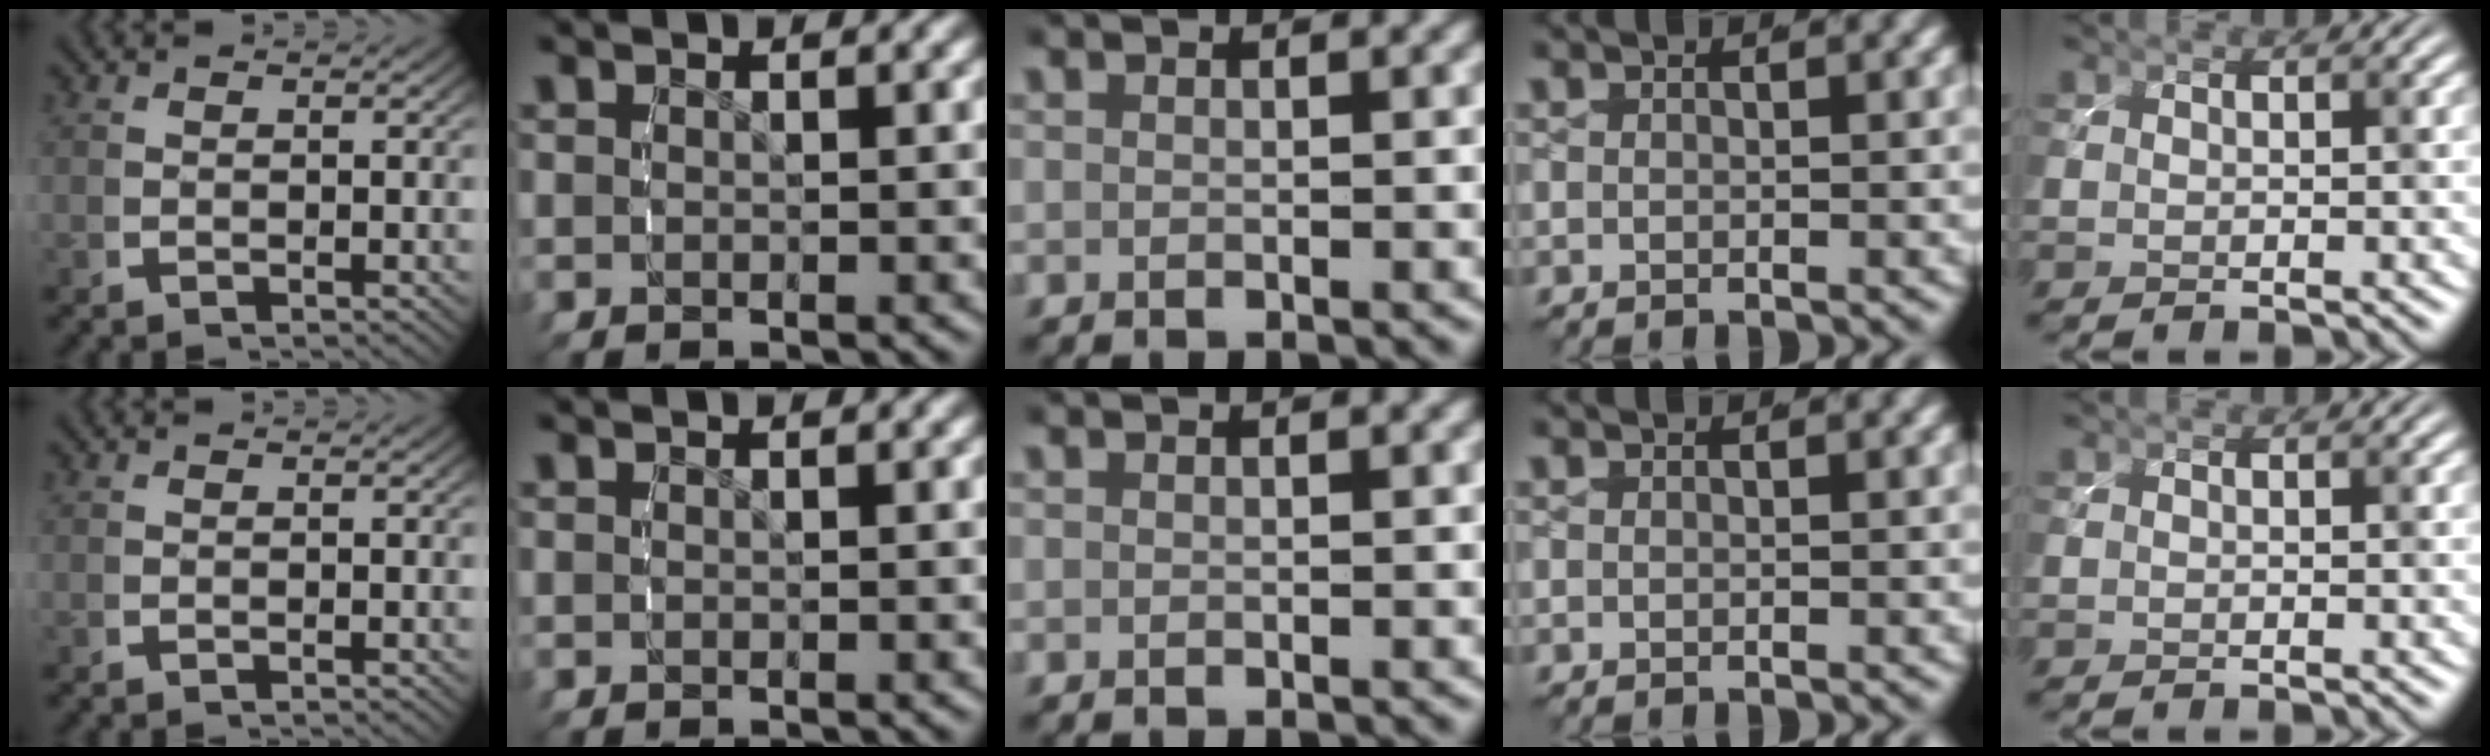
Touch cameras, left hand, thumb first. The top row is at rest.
{}